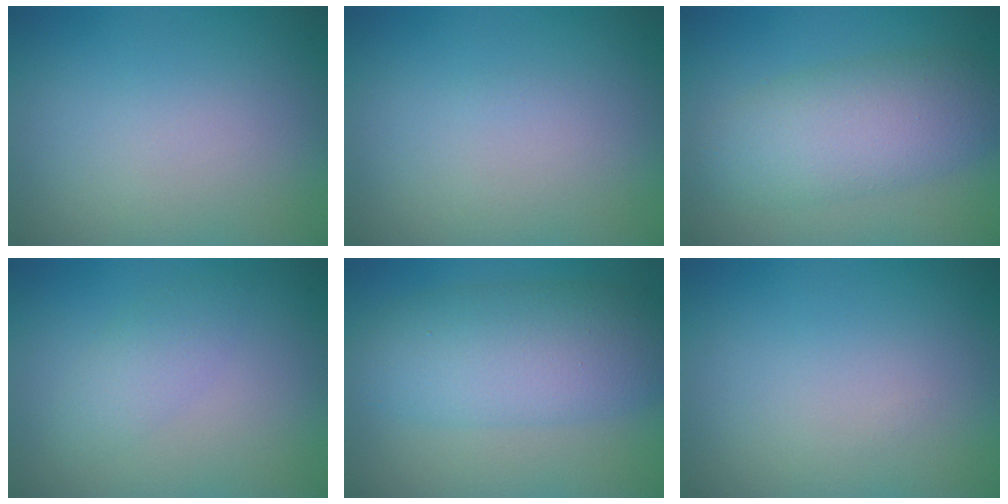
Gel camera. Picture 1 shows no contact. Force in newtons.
{"total": 0.0}
{"total": 5.9, "press": 5.9, "slide": 0.2}
{"total": 2.0, "press": 2.0, "slide": 0.1}
{"total": 7.1, "press": 7.1, "slide": 0.0}
{"total": 0.0}